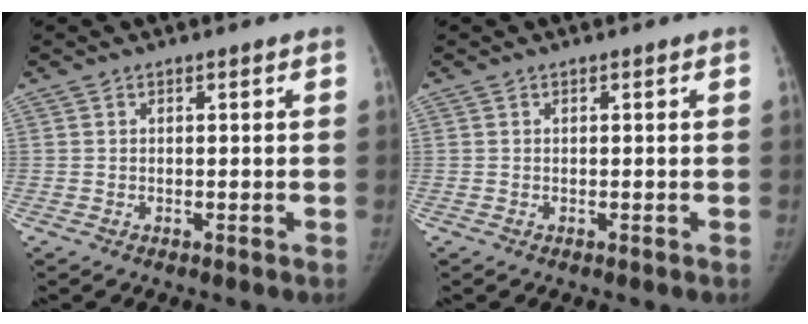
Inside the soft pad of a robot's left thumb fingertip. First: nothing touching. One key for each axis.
{"total": 0.0}